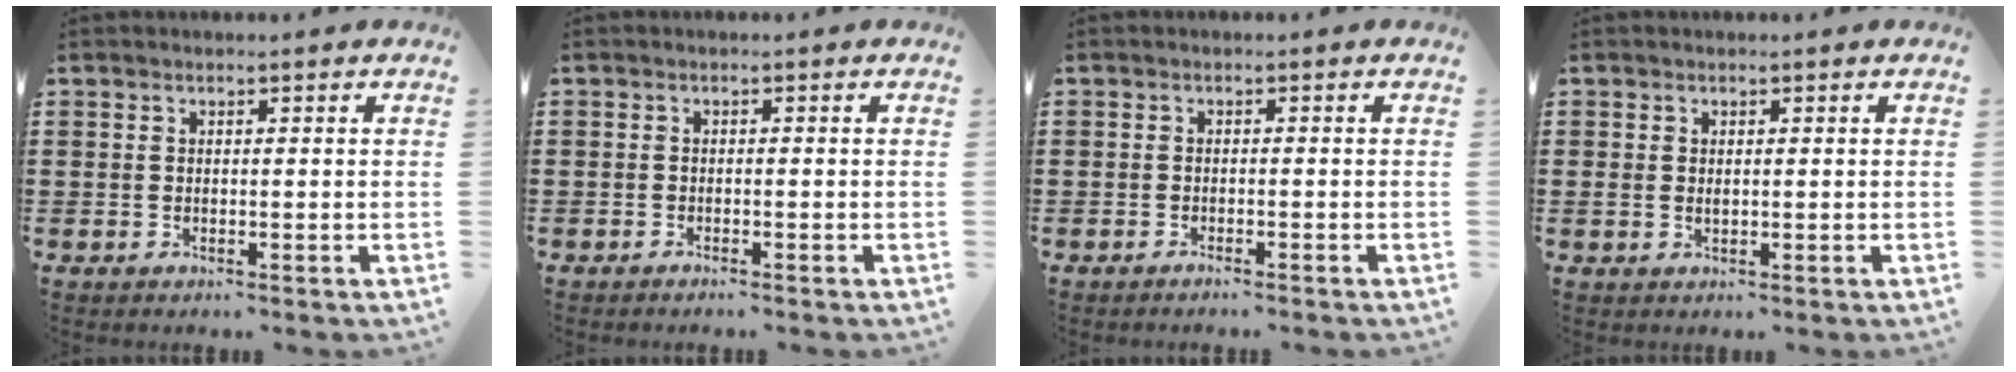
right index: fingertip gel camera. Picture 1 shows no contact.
{"total": 0.5, "force": [-0.5, 0.0, 0.1], "torque": [-0.003, -0.001, -0.010]}
{"total": 0.8, "force": [-0.8, -0.1, 0.2], "torque": [-0.005, 0.000, -0.015]}
{"total": 1.0, "force": [0.1, 0.7, 0.7], "torque": [-0.015, 0.005, 0.000]}